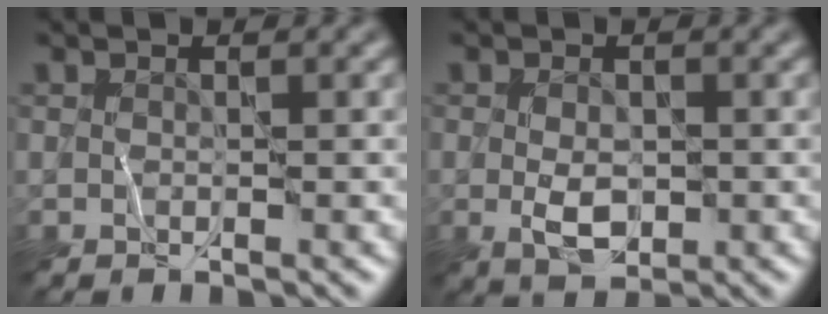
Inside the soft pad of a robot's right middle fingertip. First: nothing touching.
{"total": 2.9, "force": [-0.4, 1.8, 2.3], "torque": [-0.045, -0.008, -0.008]}